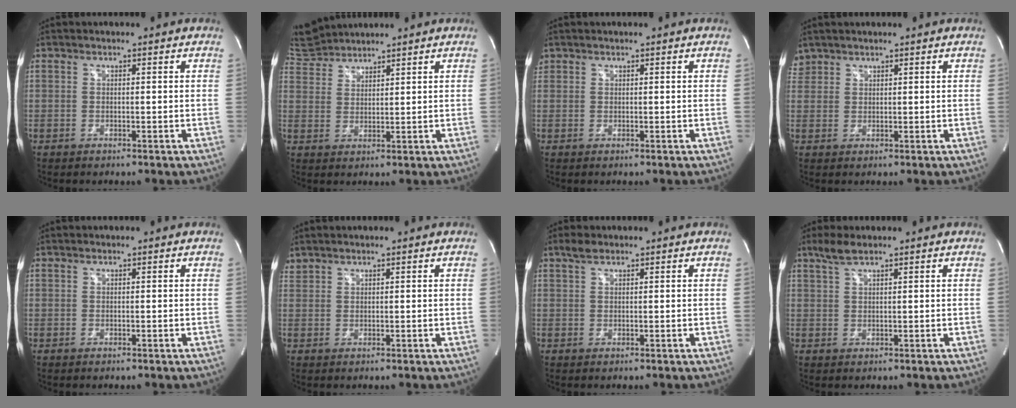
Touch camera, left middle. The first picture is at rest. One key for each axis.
{"total": 6.0, "fx": 6.0, "fy": 0.6, "fz": 0.1, "tx": -0.014, "ty": 0.023, "tz": 0.121}
{"total": 0.8, "fx": 0.6, "fy": 0.5, "fz": 0.0, "tx": 0.002, "ty": 0.013, "tz": 0.011}
{"total": 2.2, "fx": 1.9, "fy": 1.0, "fz": -0.2, "tx": 0.005, "ty": 0.012, "tz": 0.038}
{"total": 0.0}
{"total": 1.6, "fx": 1.6, "fy": 0.2, "fz": 0.1, "tx": -0.011, "ty": 0.016, "tz": 0.035}
{"total": 1.8, "fx": 1.4, "fy": 0.7, "fz": 0.9, "tx": -0.024, "ty": 0.012, "tz": 0.028}
{"total": 2.8, "fx": 2.2, "fy": 0.4, "fz": 1.7, "tx": -0.044, "ty": 0.009, "tz": 0.048}